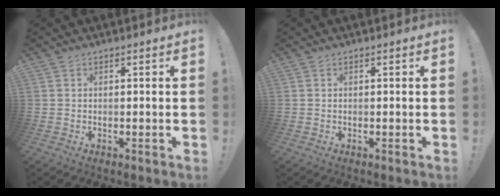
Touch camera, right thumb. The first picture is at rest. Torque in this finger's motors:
{"motor_torque": [0.00, 0.00, -0.09, 0.09, 0.00]}